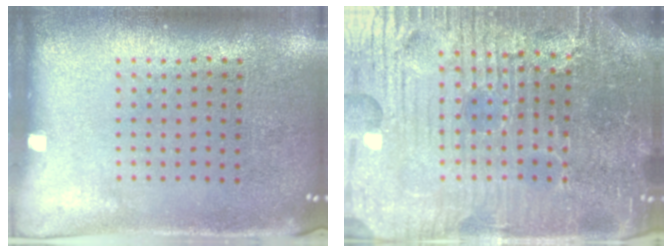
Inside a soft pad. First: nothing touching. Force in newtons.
{"total": 6.1, "press": 5.7, "slide": 2.3}